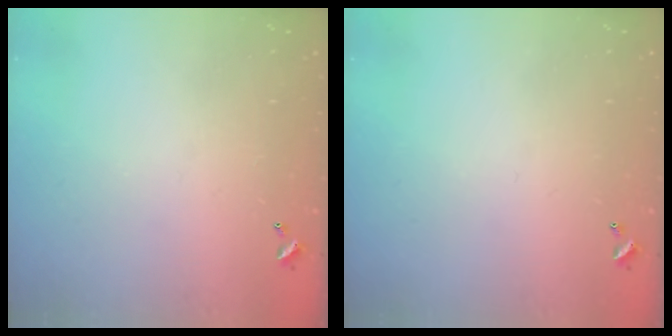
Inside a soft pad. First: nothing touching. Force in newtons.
{"total": 0.0}